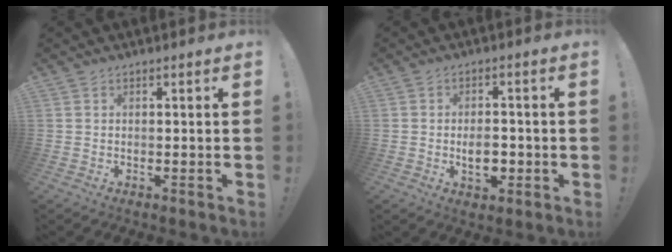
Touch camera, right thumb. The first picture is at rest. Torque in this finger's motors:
{"motor_torque": [-0.10, 0.17, 0.21, -0.21, 0.03]}